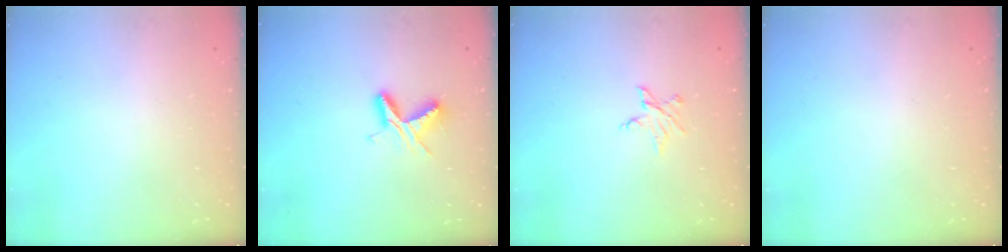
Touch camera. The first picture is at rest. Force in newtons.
{"total": 5.9, "press": 5.9, "slide": 0.5}
{"total": 4.1, "press": 4.1, "slide": 0.4}
{"total": 0.0}